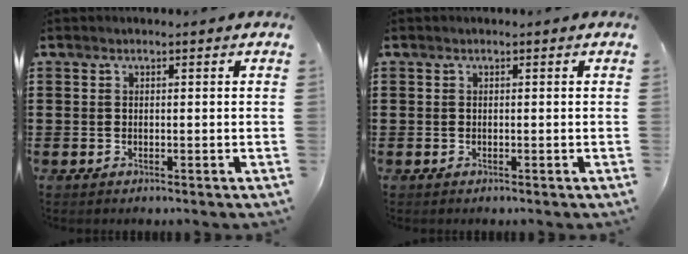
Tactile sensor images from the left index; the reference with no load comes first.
{"total": 0.0}